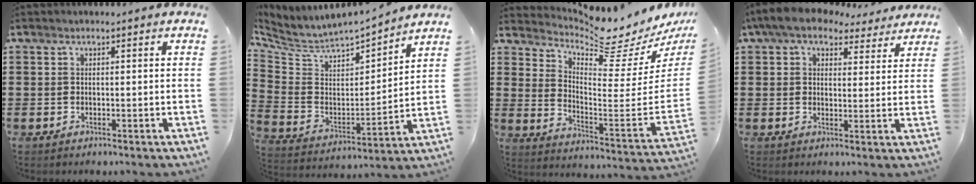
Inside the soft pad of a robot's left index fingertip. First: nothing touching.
{"total": 4.7, "force": [3.9, 2.2, 1.3], "torque": [-0.056, -0.039, 0.061]}
{"total": 6.2, "force": [6.0, 0.1, 1.7], "torque": [-0.045, -0.075, 0.092]}
{"total": 6.4, "force": [5.1, 2.4, 3.0], "torque": [-0.078, -0.005, 0.094]}